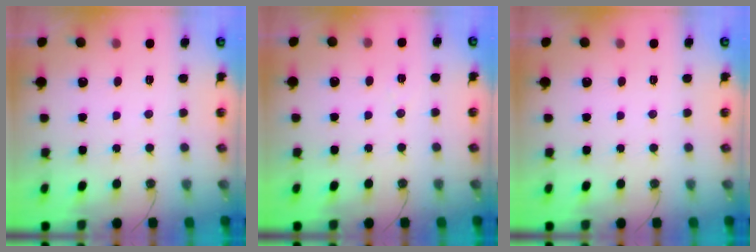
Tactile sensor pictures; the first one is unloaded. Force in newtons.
{"total": 5.3, "press": 3.1, "slide": 4.3}
{"total": 0.0}